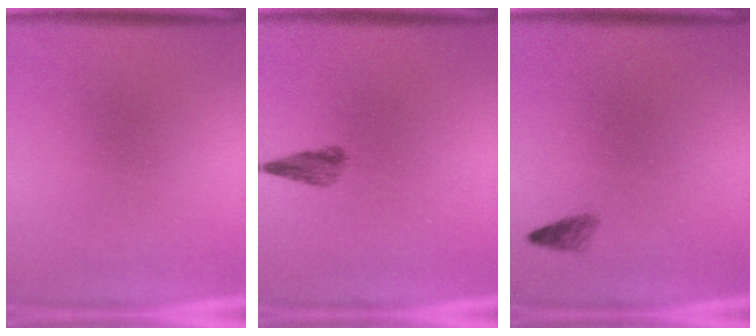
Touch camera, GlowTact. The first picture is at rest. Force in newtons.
{"total": 2.2}
{"total": 1.1}